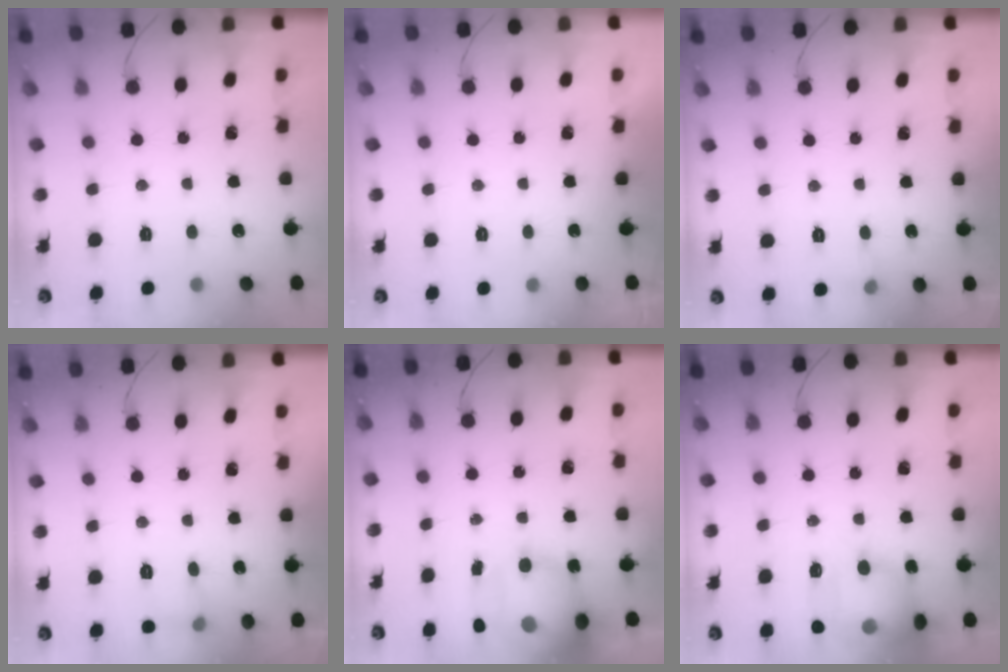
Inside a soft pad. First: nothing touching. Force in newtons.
{"total": 0.0}
{"total": 3.5, "press": 3.2, "slide": 1.4}
{"total": 5.7, "press": 5.4, "slide": 1.7}
{"total": 14.9, "press": 14.5, "slide": 3.3}
{"total": 15.3, "press": 14.6, "slide": 4.3}